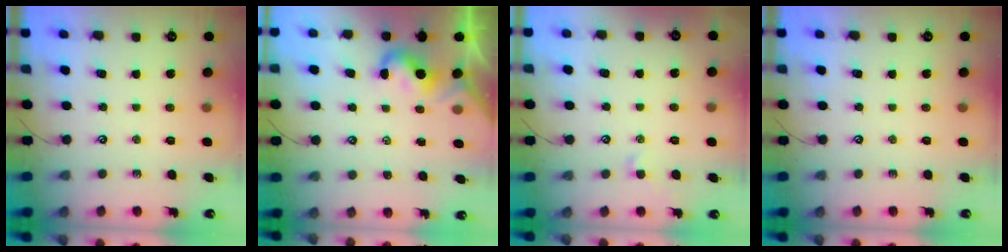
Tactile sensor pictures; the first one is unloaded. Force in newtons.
{"total": 1.2, "press": 1.2, "slide": 0.3}
{"total": 0.0}
{"total": 0.0}